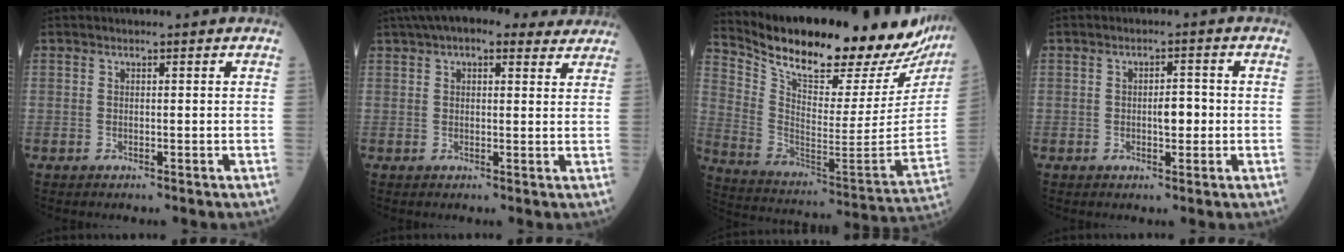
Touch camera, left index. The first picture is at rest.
{"total": 12.6, "force": [9.8, 4.3, 6.6], "torque": [-0.099, 0.051, 0.131]}
{"total": 30.1, "force": [25.8, 6.6, 14.0], "torque": [-0.244, -0.076, 0.364]}
{"total": 2.9, "force": [-0.6, 1.2, 2.6], "torque": [-0.037, 0.001, -0.009]}